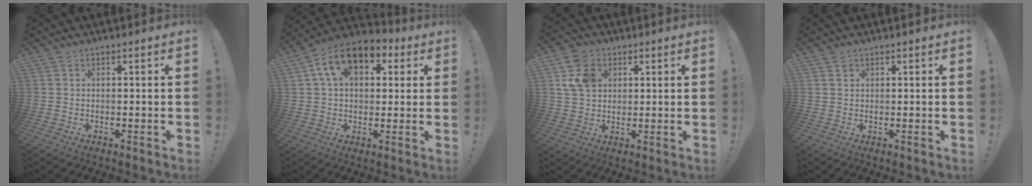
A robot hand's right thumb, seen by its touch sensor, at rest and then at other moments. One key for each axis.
{"total": 13.8, "fx": 5.5, "fy": 8.8, "fz": 9.1, "tx": -0.150, "ty": -0.008, "tz": 0.099}
{"total": 9.2, "fx": 3.1, "fy": 7.2, "fz": 4.9, "tx": -0.089, "ty": 0.005, "tz": 0.064}
{"total": 0.7, "fx": 0.5, "fy": 0.5, "fz": 0.0, "tx": 0.003, "ty": -0.001, "tz": 0.009}